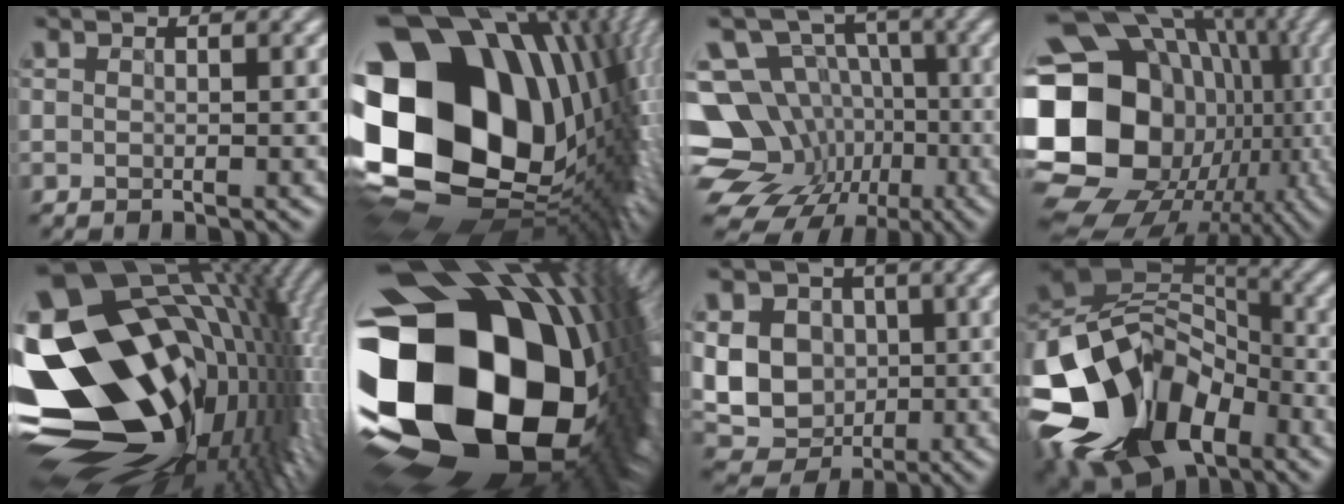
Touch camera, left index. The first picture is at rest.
{"total": 22.2, "force": [2.9, 15.9, 15.3], "torque": [-0.335, -0.024, 0.086]}
{"total": 16.3, "force": [-4.8, 14.2, 6.4], "torque": [-0.149, -0.014, -0.082]}
{"total": 22.7, "force": [-1.3, 19.3, 11.9], "torque": [-0.249, 0.025, -0.041]}
{"total": 22.1, "force": [-0.5, 15.0, 16.2], "torque": [-0.292, -0.013, -0.006]}
{"total": 22.6, "force": [-1.4, 15.5, 16.3], "torque": [-0.308, -0.083, 0.006]}
{"total": 10.9, "force": [1.0, 9.7, 5.0], "torque": [-0.099, 0.022, 0.001]}
{"total": 15.8, "force": [-6.6, 10.1, 10.2], "torque": [-0.219, 0.008, -0.127]}